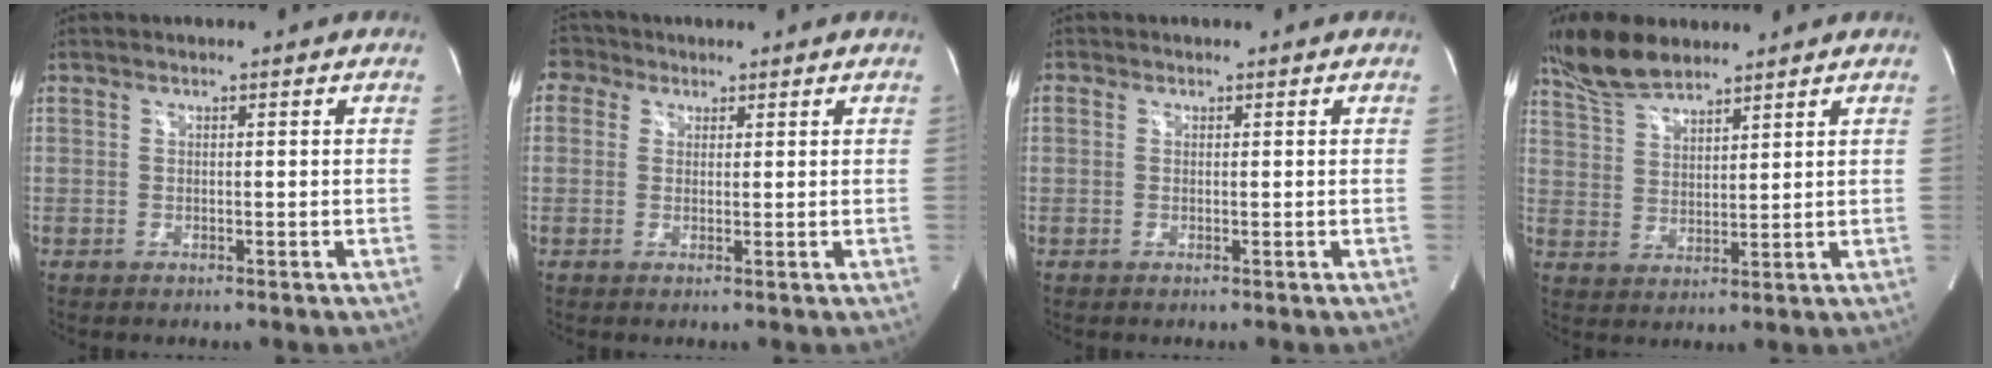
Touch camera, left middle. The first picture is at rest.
{"total": 3.5, "force": [1.9, 2.8, 0.5], "torque": [-0.015, 0.021, 0.035]}
{"total": 0.0}
{"total": 9.1, "force": [7.8, 2.4, 4.0], "torque": [-0.089, 0.016, 0.157]}